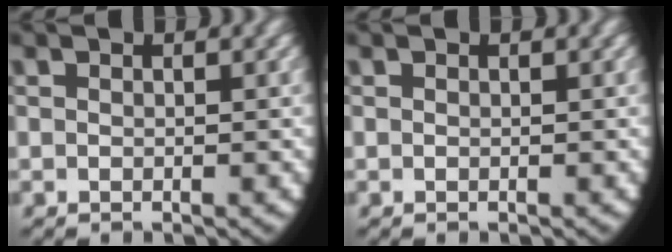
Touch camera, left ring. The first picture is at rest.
{"total": 0.0}